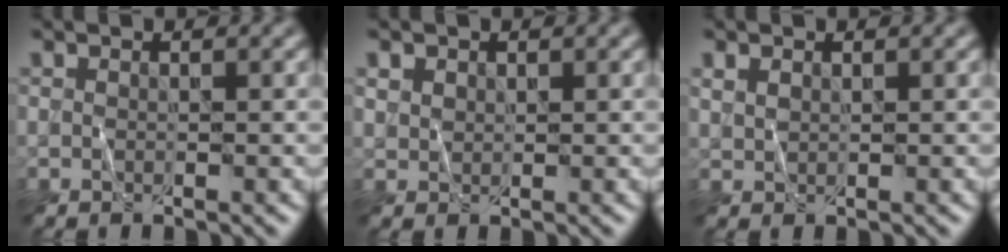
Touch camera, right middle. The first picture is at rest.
{"total": 1.2, "force": [0.7, 1.0, 0.3], "torque": [-0.008, 0.000, 0.016]}
{"total": 1.3, "force": [0.7, 0.9, 0.7], "torque": [-0.017, 0.002, 0.018]}